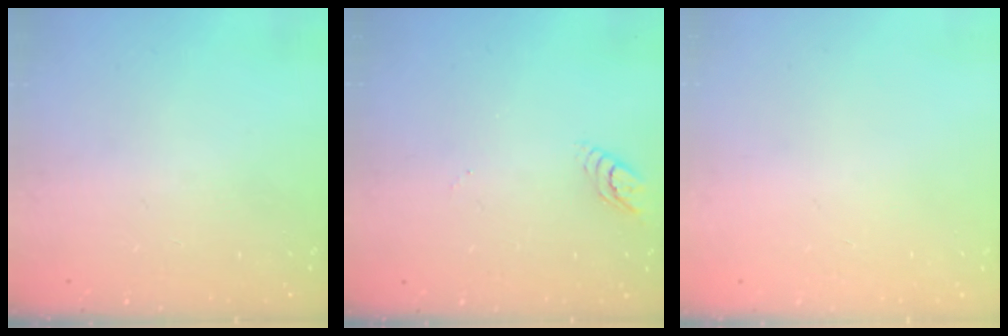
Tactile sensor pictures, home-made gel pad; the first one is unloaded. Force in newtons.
{"total": 3.5, "press": 3.5, "slide": 0.6}
{"total": 0.0}